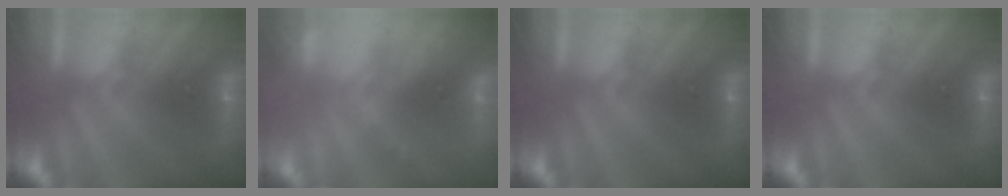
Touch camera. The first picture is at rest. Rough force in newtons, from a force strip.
{"total": 2.4}
{"total": 0.0}
{"total": 0.0}